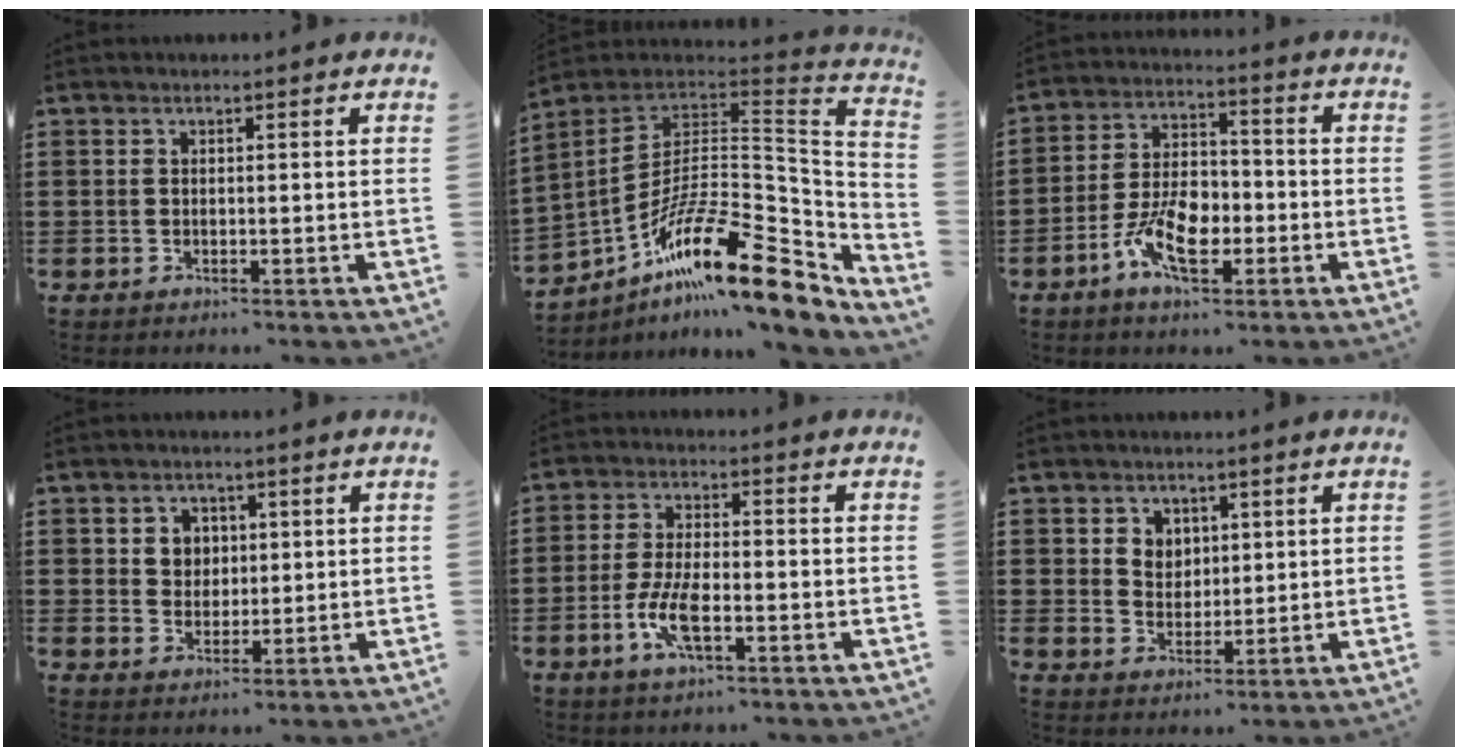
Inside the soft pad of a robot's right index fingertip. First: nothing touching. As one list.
[{"total": 20.0, "force": [-11.9, 5.9, 15.0], "torque": [-0.257, 0.017, -0.215]}, {"total": 8.9, "force": [-3.6, 4.7, 6.6], "torque": [-0.142, 0.003, -0.068]}, {"total": 3.5, "force": [1.1, 3.2, 0.9], "torque": [-0.024, 0.009, 0.017]}, {"total": 6.7, "force": [-2.5, 2.6, 5.7], "torque": [-0.128, -0.005, -0.051]}, {"total": 3.7, "force": [1.8, 3.2, 0.6], "torque": [-0.019, 0.010, 0.032]}]